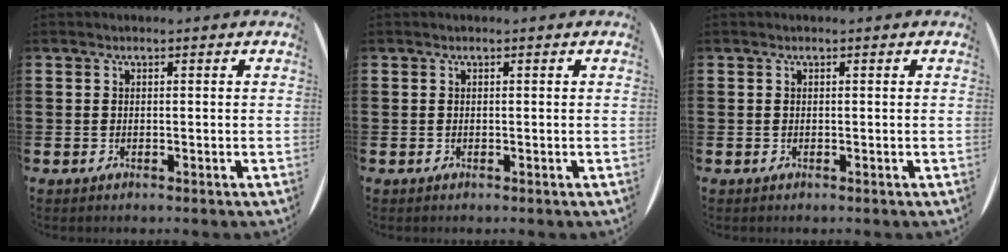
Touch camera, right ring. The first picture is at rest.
{"total": 0.0}
{"total": 0.0}